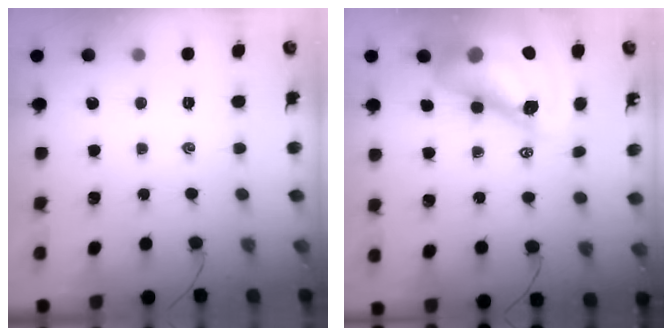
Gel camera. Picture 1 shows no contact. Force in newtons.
{"total": 18.1, "press": 17.4, "slide": 5.1}